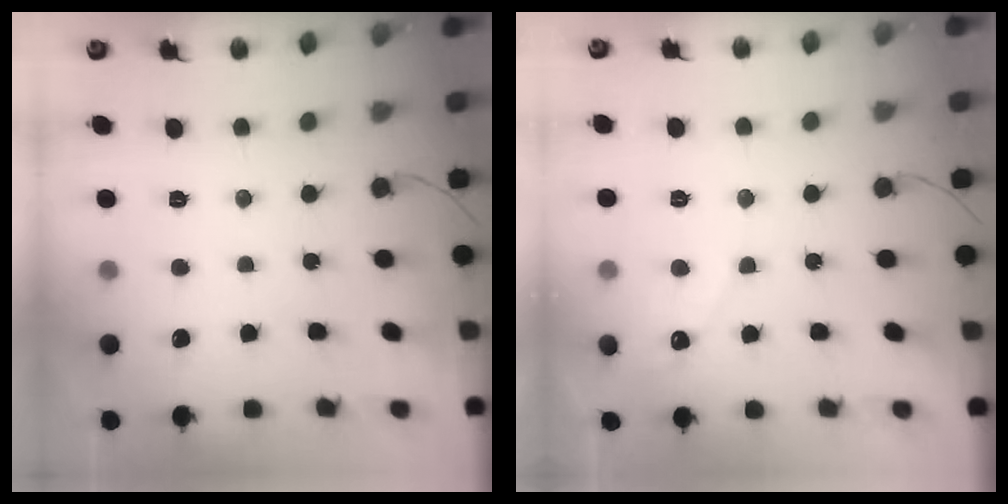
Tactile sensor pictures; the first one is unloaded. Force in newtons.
{"total": 3.6, "press": 3.6, "slide": 0.2}